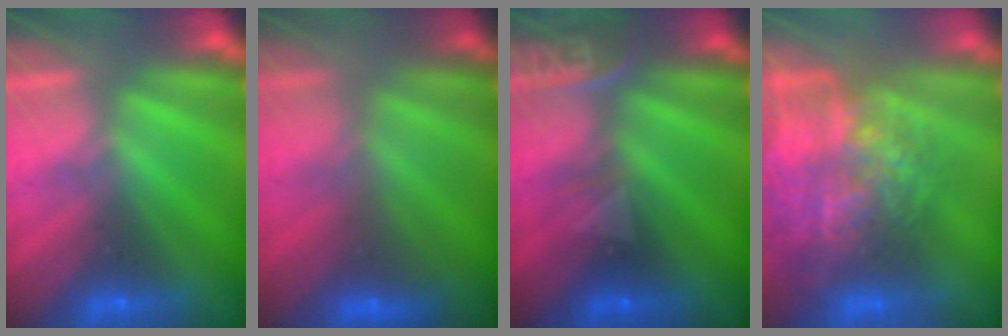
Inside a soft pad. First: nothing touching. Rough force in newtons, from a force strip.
{"total": 2.8}
{"total": 2.4}
{"total": 8.1}